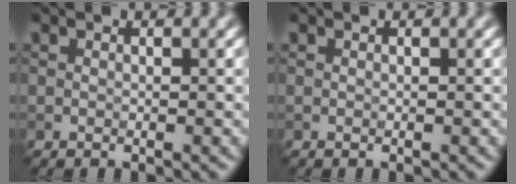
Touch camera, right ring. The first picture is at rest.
{"total": 0.0}